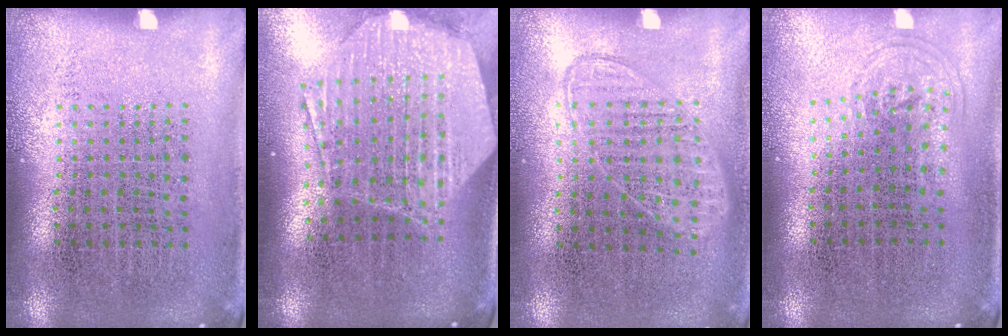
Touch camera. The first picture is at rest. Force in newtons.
{"total": 2.7, "press": 2.2, "slide": 1.6}
{"total": 0.9, "press": 0.9, "slide": 0.3}
{"total": 0.8, "press": 0.6, "slide": 0.6}